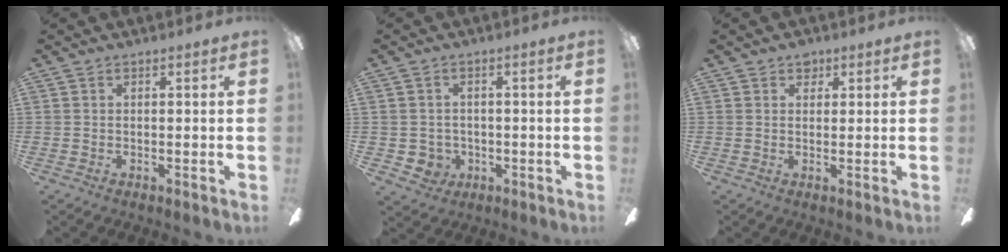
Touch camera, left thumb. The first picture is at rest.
{"total": 4.0, "force": [-0.1, 3.9, 0.9], "torque": [-0.024, 0.003, -0.003]}
{"total": 2.8, "force": [1.8, 1.9, 1.0], "torque": [0.002, -0.005, 0.028]}